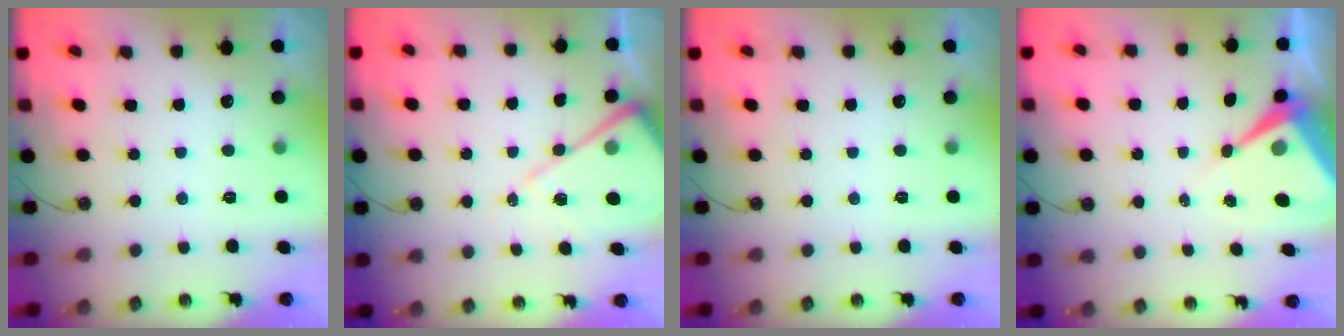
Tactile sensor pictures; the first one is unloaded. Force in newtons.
{"total": 11.2, "press": 11.2, "slide": 0.8}
{"total": 0.0}
{"total": 8.0, "press": 8.0, "slide": 0.6}